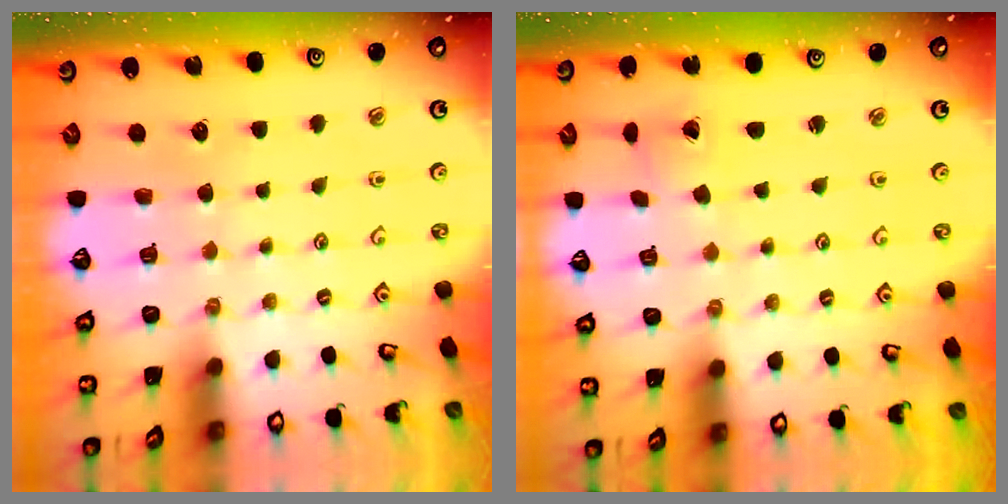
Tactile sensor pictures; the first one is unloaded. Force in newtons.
{"total": 0.7, "press": 0.7, "slide": 0.0}